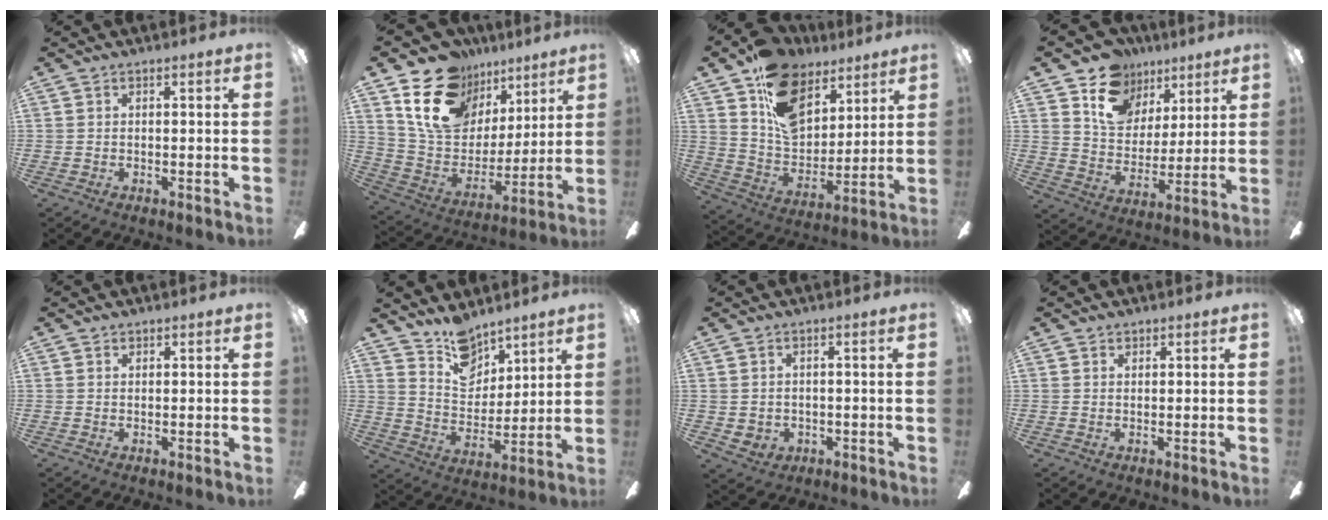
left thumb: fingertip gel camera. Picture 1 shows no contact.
{"total": 19.1, "force": [11.6, 12.8, 8.2], "torque": [-0.154, -0.054, 0.219]}
{"total": 17.7, "force": [10.4, 11.2, 8.9], "torque": [-0.151, -0.053, 0.198]}
{"total": 14.0, "force": [8.7, 10.0, 4.6], "torque": [-0.089, -0.049, 0.167]}
{"total": 0.8, "force": [0.7, 0.4, 0.1], "torque": [-0.003, 0.001, 0.013]}
{"total": 12.5, "force": [10.0, 6.5, 3.5], "torque": [-0.061, -0.063, 0.194]}
{"total": 2.1, "force": [0.5, 1.9, 0.6], "torque": [-0.015, -0.001, 0.009]}
{"total": 1.0, "force": [0.9, 0.5, 0.1], "torque": [0.006, -0.003, 0.015]}